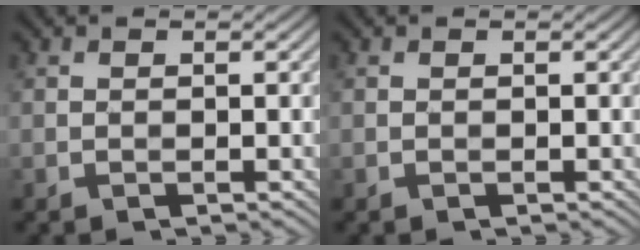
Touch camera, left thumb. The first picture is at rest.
{"total": 0.0}